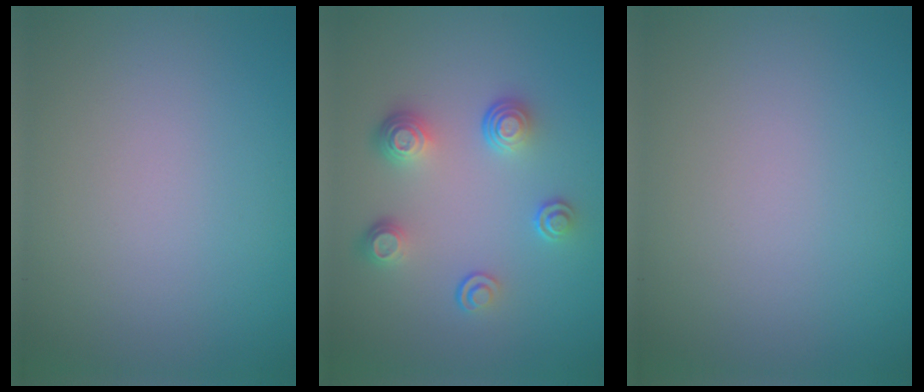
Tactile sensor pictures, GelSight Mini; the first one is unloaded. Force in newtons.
{"total": 4.0, "press": 3.0, "slide": 2.6}
{"total": 0.0}